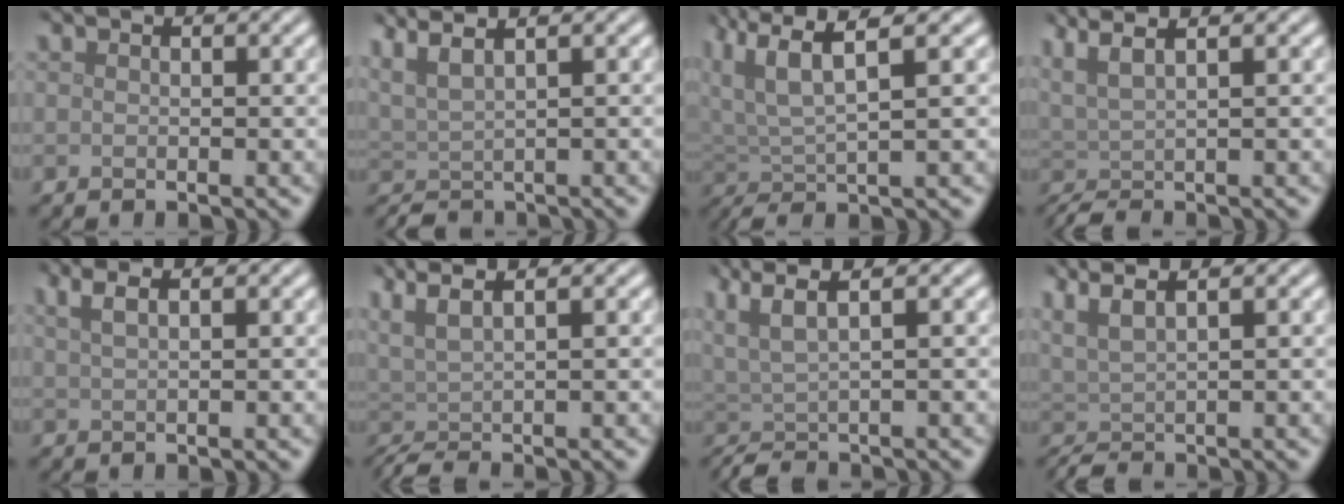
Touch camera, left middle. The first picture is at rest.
{"total": 3.6, "force": [2.3, 1.0, 2.6], "torque": [-0.045, 0.010, 0.041]}
{"total": 6.2, "force": [3.1, 1.5, 5.2], "torque": [-0.108, 0.015, 0.057]}
{"total": 4.8, "force": [1.7, 1.4, 4.2], "torque": [-0.065, 0.010, 0.027]}
{"total": 2.3, "force": [1.3, 0.8, 1.7], "torque": [-0.023, 0.003, 0.020]}
{"total": 4.8, "force": [1.1, 1.4, 4.5], "torque": [-0.063, 0.006, 0.017]}
{"total": 4.6, "force": [1.4, 1.2, 4.2], "torque": [-0.070, 0.008, 0.019]}
{"total": 4.1, "force": [1.9, 1.2, 3.5], "torque": [-0.055, 0.011, 0.033]}